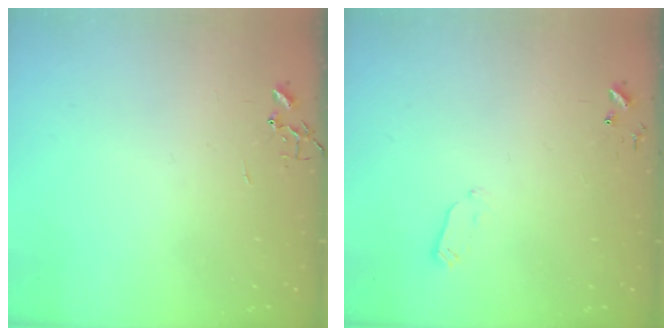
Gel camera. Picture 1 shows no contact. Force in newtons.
{"total": 2.7, "press": 2.6, "slide": 0.4}